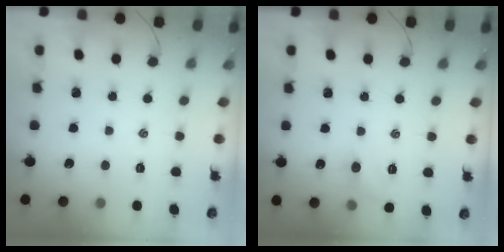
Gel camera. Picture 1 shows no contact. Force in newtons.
{"total": 5.6, "press": 5.4, "slide": 1.1}